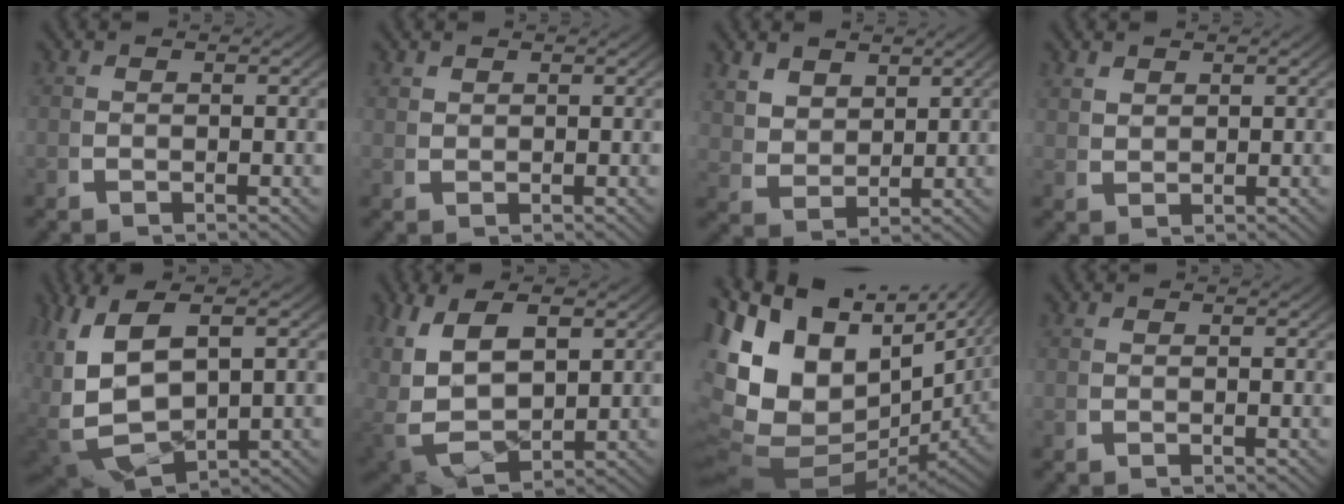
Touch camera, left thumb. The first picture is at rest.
{"total": 1.1, "force": [1.1, 0.1, 0.1], "torque": [0.002, 0.002, 0.028]}
{"total": 3.7, "force": [2.3, 2.2, 1.8], "torque": [-0.041, -0.018, 0.059]}
{"total": 1.6, "force": [1.6, 0.3, 0.3], "torque": [0.000, 0.002, 0.039]}
{"total": 13.2, "force": [-0.4, 9.5, 9.2], "torque": [-0.242, -0.050, 0.021]}
{"total": 10.1, "force": [-0.1, 7.5, 6.8], "torque": [-0.185, -0.047, 0.025]}
{"total": 18.0, "force": [1.8, 12.3, 13.0], "torque": [-0.247, -0.029, 0.041]}
{"total": 0.0}